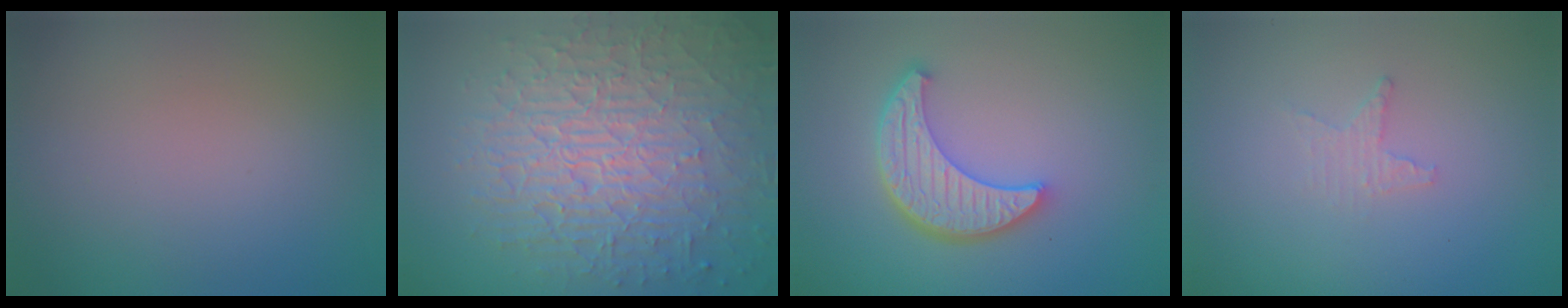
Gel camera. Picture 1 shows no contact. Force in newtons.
{"total": 10.1, "press": 6.6, "slide": 7.7}
{"total": 5.4, "press": 4.3, "slide": 3.2}
{"total": 1.2, "press": 1.2, "slide": 0.4}